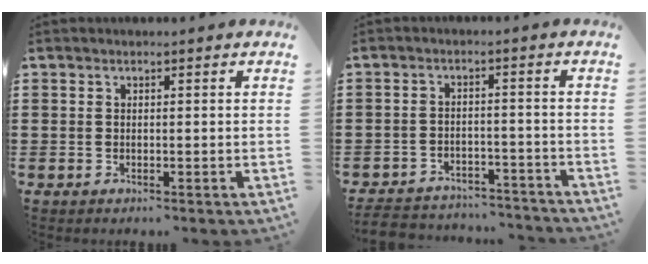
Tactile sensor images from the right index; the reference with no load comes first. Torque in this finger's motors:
{"motor_torque": [-2.14, 0.00, -1.05, -0.21]}